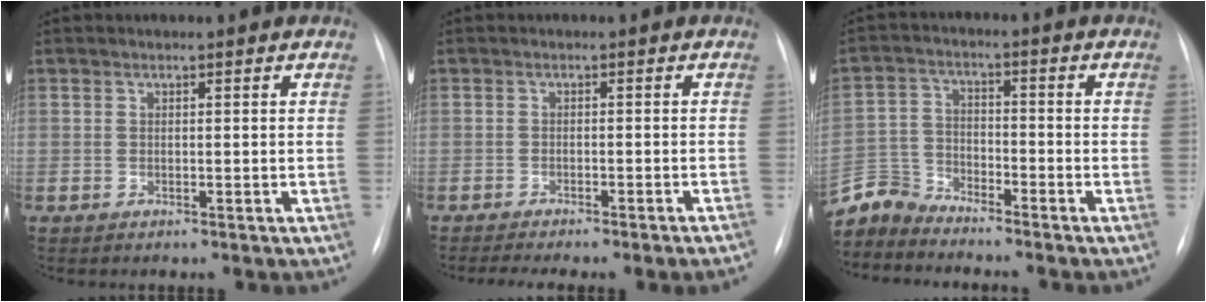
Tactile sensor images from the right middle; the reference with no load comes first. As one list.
[{"total": 5.5, "force": [-4.9, -0.3, 2.5], "torque": [-0.036, -0.003, -0.070]}, {"total": 6.3, "force": [-6.2, 0.7, -0.8], "torque": [0.007, 0.002, -0.127]}]